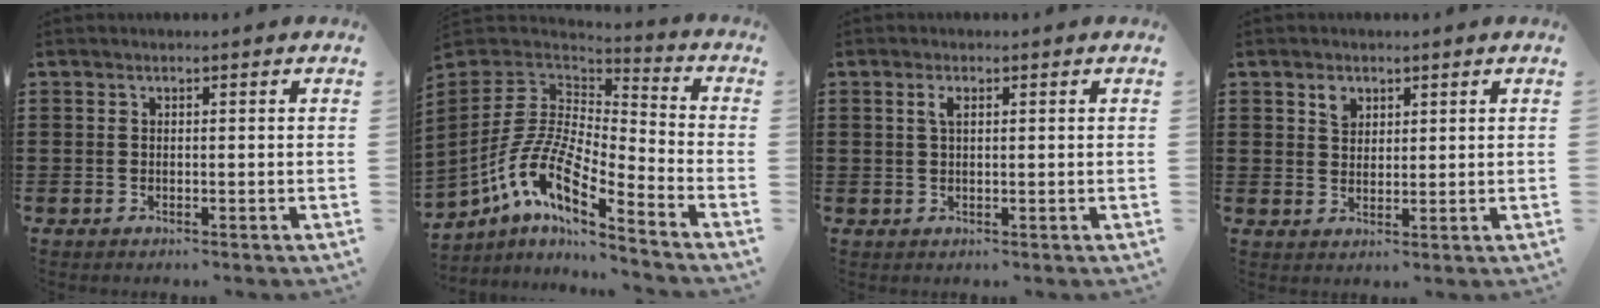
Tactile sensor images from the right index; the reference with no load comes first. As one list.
[{"total": 11.5, "force": [-7.6, 3.4, 7.8], "torque": [-0.188, -0.008, -0.163]}, {"total": 1.8, "force": [0.6, 0.7, 1.6], "torque": [-0.034, 0.006, 0.010]}, {"total": 2.5, "force": [1.6, 1.7, 1.0], "torque": [-0.010, -0.002, 0.027]}]